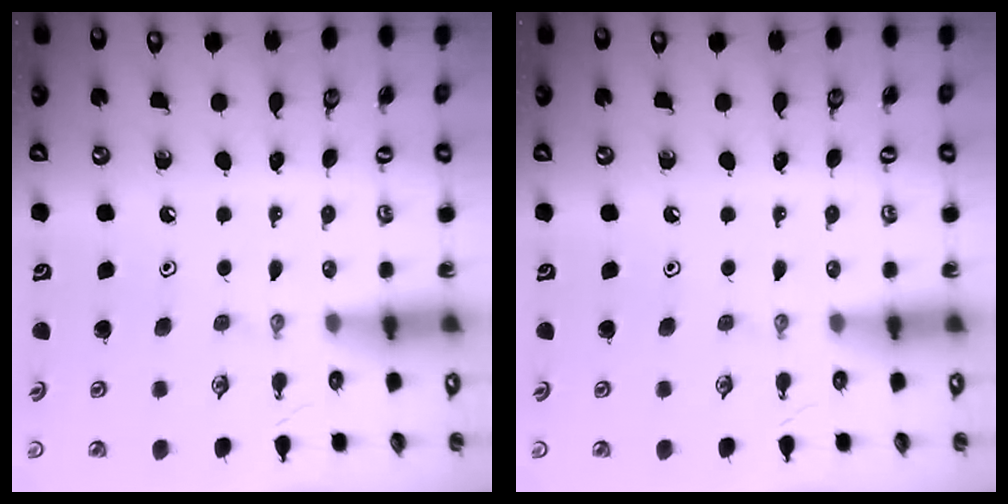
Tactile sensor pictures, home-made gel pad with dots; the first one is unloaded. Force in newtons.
{"total": 0.0}